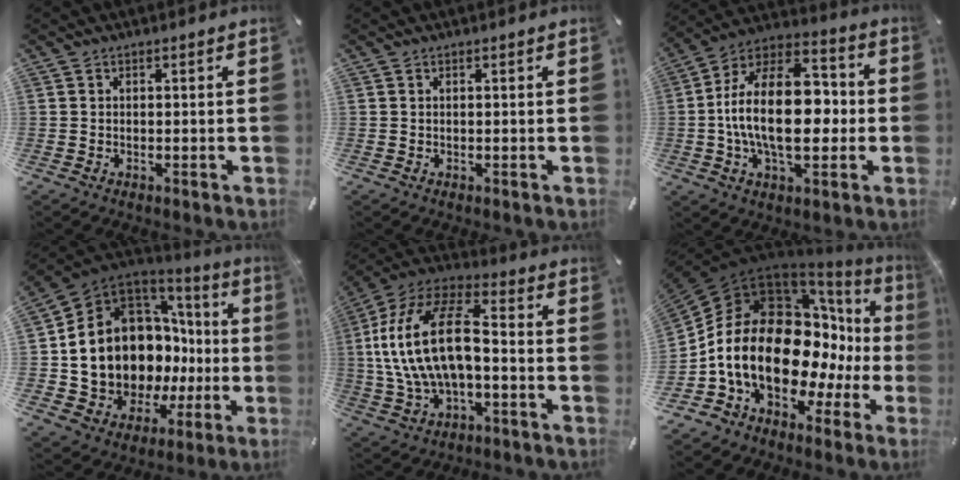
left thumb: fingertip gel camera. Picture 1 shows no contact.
{"total": 0.0}
{"total": 21.8, "force": [-1.8, 12.6, 17.7], "torque": [-0.321, 0.006, -0.035]}
{"total": 17.5, "force": [1.9, 13.5, 11.0], "torque": [-0.211, -0.057, 0.070]}
{"total": 19.4, "force": [-1.1, 11.2, 15.9], "torque": [-0.333, 0.019, -0.022]}
{"total": 25.3, "force": [-1.5, 16.4, 19.2], "torque": [-0.374, -0.036, 0.002]}